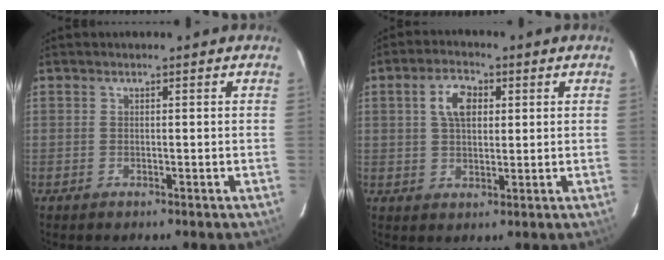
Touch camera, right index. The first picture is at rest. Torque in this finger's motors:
{"motor_torque": [0.16, 0.00, 0.25, 0.09]}